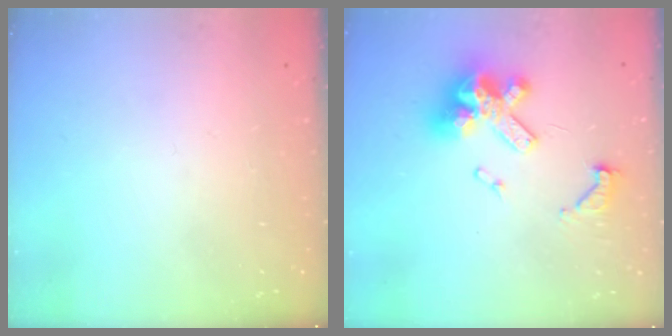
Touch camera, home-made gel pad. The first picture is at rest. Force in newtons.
{"total": 14.9, "press": 14.8, "slide": 1.6}